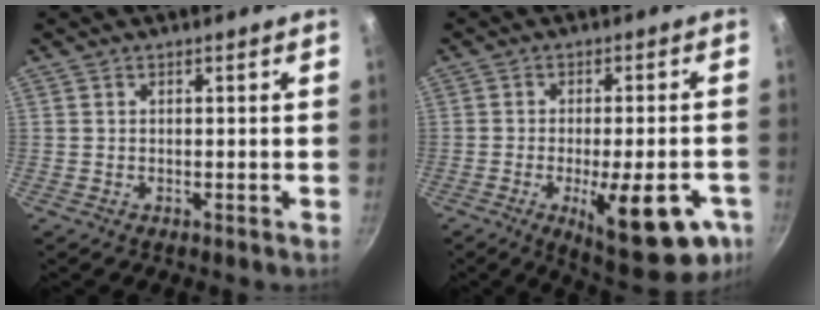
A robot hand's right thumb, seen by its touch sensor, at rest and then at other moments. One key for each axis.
{"total": 15.6, "fx": -6.6, "fy": 5.4, "fz": 13.1, "tx": -0.146, "ty": 0.014, "tz": -0.075}